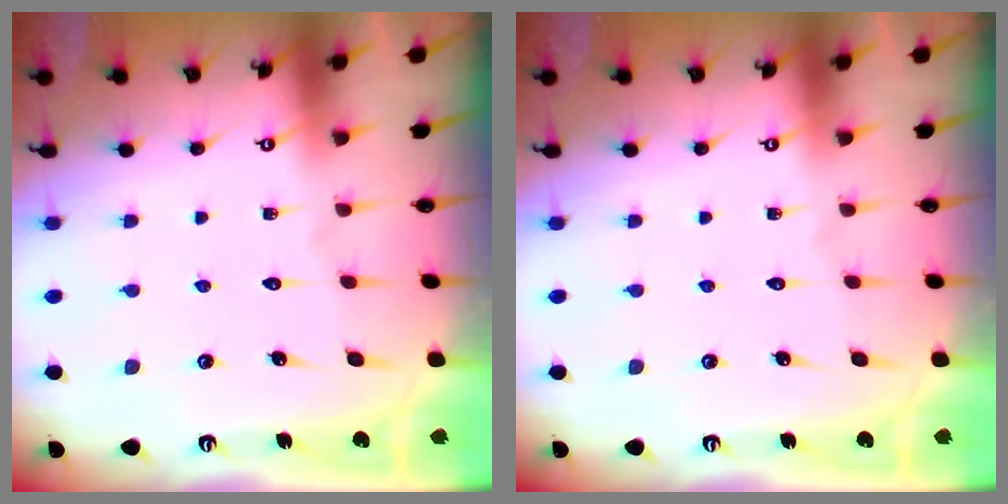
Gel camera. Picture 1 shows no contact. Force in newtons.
{"total": 0.0}